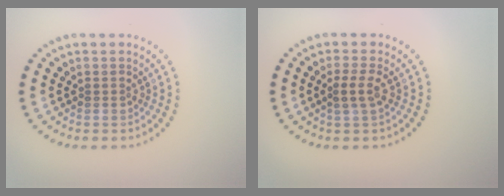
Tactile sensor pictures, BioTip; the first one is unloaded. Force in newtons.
{"total": 1.8, "press": 1.7, "slide": 0.7}